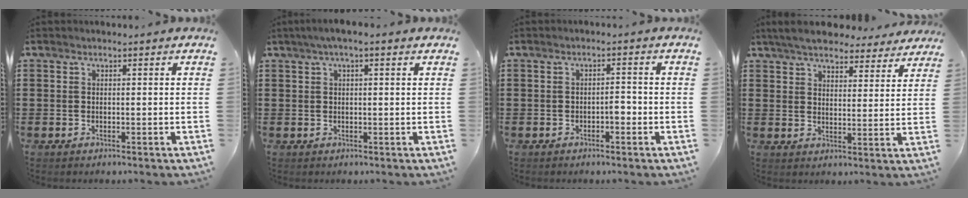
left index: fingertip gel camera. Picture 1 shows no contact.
{"total": 1.8, "force": [0.5, 0.2, 1.7], "torque": [-0.031, 0.001, 0.008]}
{"total": 1.9, "force": [-0.9, 0.7, 1.6], "torque": [-0.032, 0.003, -0.018]}
{"total": 6.0, "force": [5.6, 1.1, 1.7], "torque": [-0.055, -0.017, 0.103]}